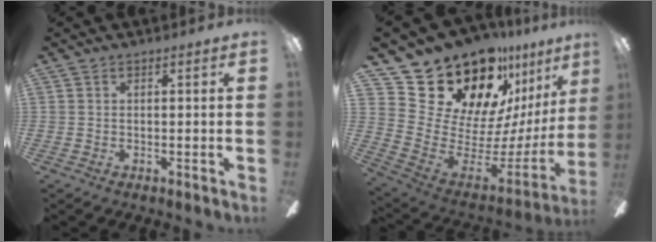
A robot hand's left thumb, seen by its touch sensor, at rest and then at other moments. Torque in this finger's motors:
{"motor_torque": [1.51, 1.72, 1.33, -1.44, 0.21]}